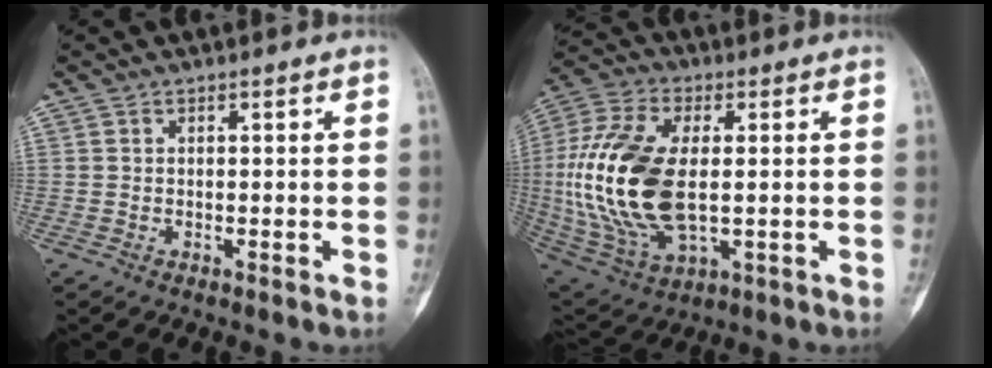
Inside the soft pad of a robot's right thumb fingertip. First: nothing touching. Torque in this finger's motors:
{"motor_torque": [2.67, 2.34, 1.47, -1.30, 0.55]}